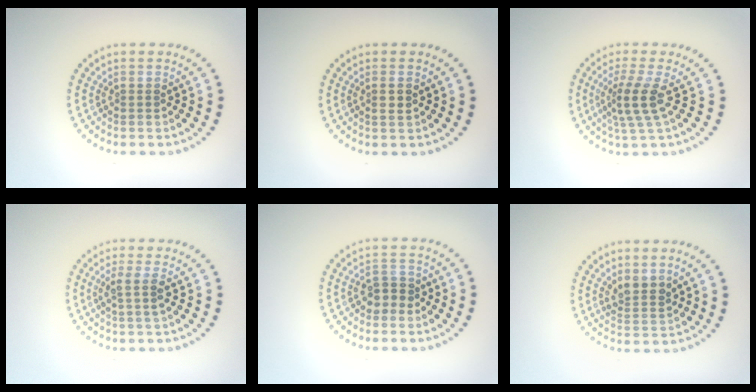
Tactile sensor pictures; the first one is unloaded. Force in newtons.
{"total": 1.0, "press": 1.0, "slide": 0.3}
{"total": 3.3, "press": 2.5, "slide": 2.1}
{"total": 2.0, "press": 1.6, "slide": 1.2}
{"total": 2.0, "press": 1.9, "slide": 0.6}
{"total": 2.2, "press": 1.8, "slide": 1.2}